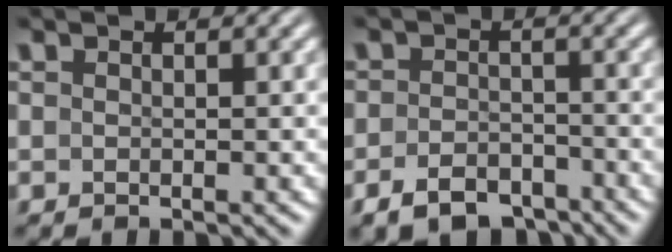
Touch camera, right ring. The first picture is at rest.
{"total": 4.9, "force": [-4.2, 2.3, 0.9], "torque": [-0.003, -0.012, -0.069]}